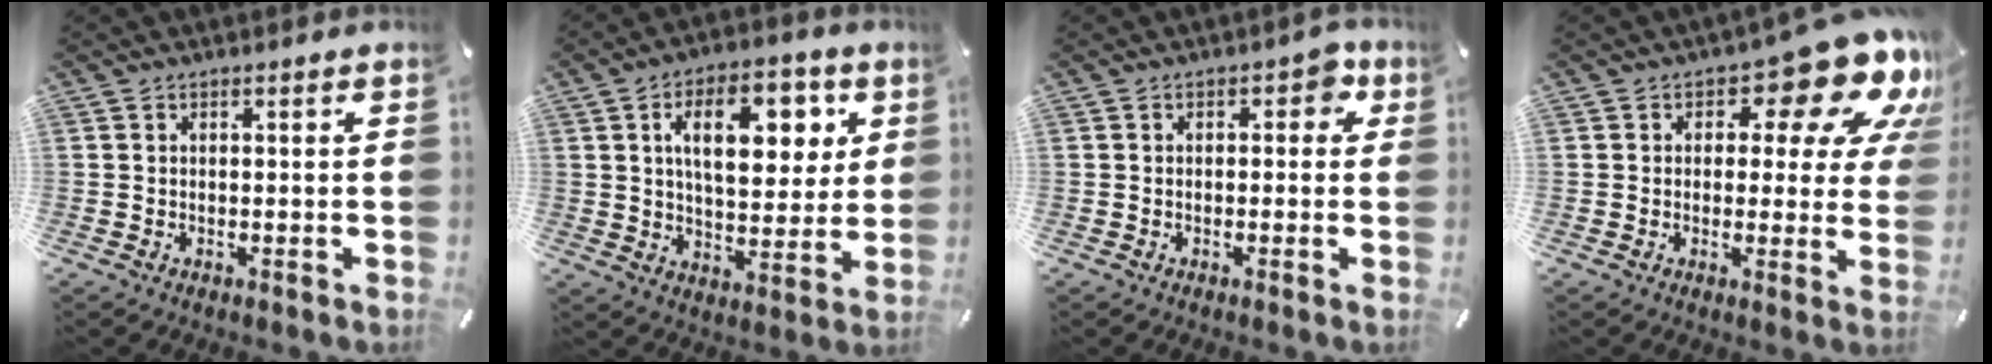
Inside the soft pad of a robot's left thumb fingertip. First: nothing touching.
{"total": 15.5, "force": [5.5, 8.5, 11.7], "torque": [-0.168, -0.004, 0.087]}
{"total": 3.6, "force": [0.2, 2.4, 2.7], "torque": [-0.033, 0.003, -0.004]}
{"total": 15.1, "force": [8.4, 7.0, 10.5], "torque": [-0.132, -0.064, 0.138]}